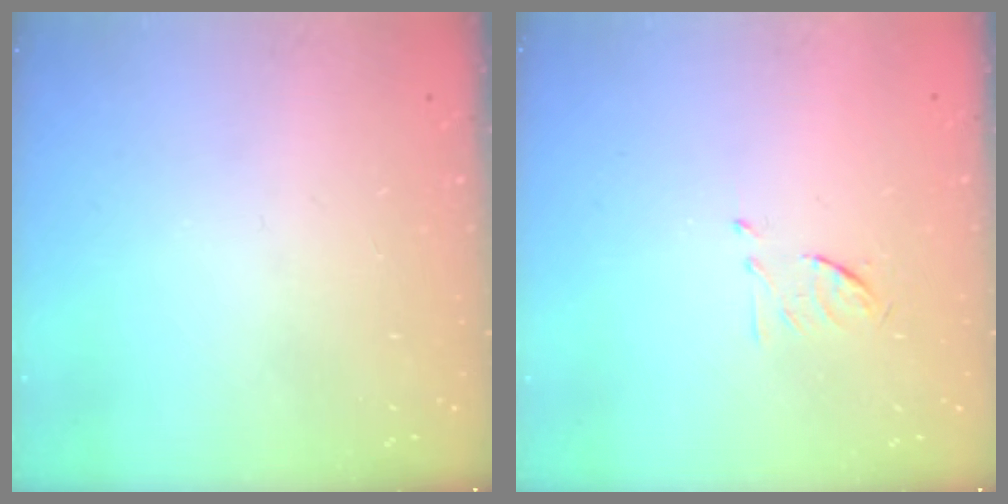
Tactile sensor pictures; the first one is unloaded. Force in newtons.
{"total": 6.3, "press": 6.2, "slide": 1.0}